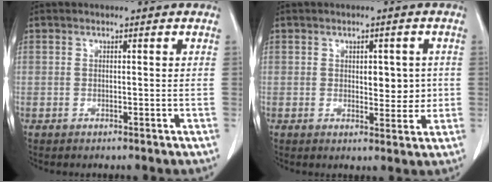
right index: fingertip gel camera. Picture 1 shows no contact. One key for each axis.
{"total": 4.6, "fx": 0.4, "fy": 2.4, "fz": 3.9, "tx": -0.043, "ty": -0.003, "tz": 0.010}